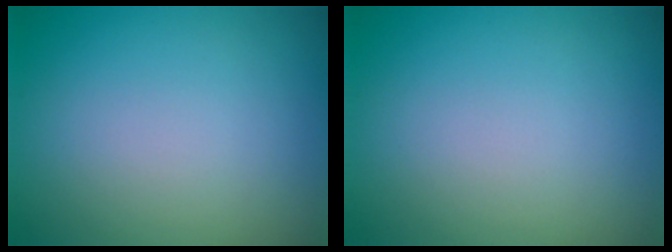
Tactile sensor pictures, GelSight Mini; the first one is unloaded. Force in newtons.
{"total": 0.0}